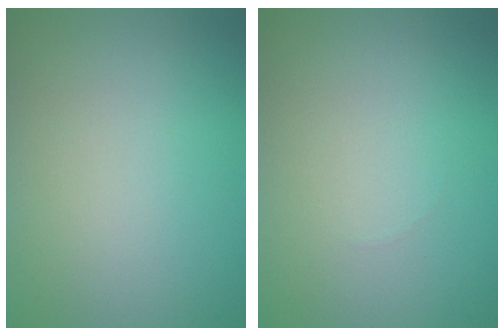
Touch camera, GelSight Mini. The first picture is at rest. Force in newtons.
{"total": 0.0}